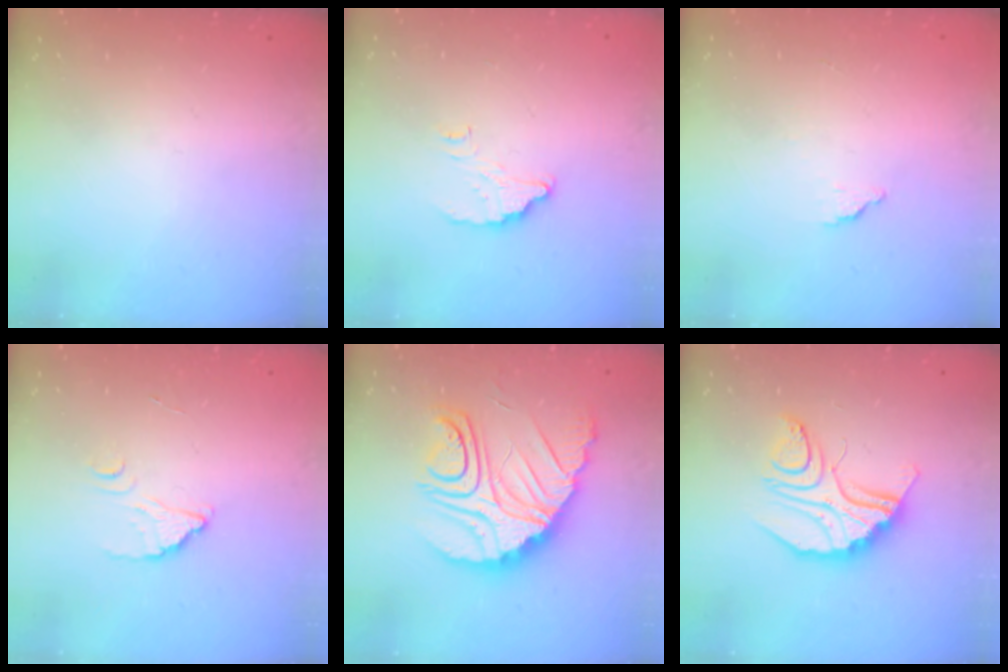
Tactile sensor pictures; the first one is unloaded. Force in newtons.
{"total": 4.0, "press": 4.0, "slide": 0.1}
{"total": 2.0, "press": 2.0, "slide": 0.1}
{"total": 2.2, "press": 2.2, "slide": 0.1}
{"total": 21.3, "press": 21.2, "slide": 2.1}
{"total": 12.2, "press": 12.2, "slide": 1.0}